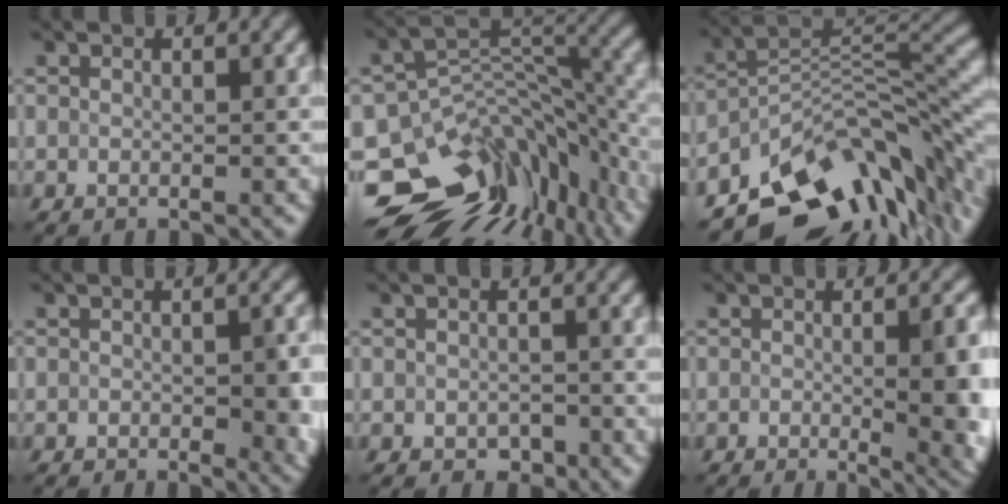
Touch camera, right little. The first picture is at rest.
{"total": 14.4, "force": [-8.6, 8.0, 8.4], "torque": [-0.165, -0.011, -0.106]}
{"total": 12.8, "force": [-8.6, 5.3, 7.9], "torque": [-0.129, 0.005, -0.139]}
{"total": 4.0, "force": [-1.1, 0.8, 3.7], "torque": [-0.052, -0.007, 0.000]}
{"total": 0.7, "force": [-0.7, 0.1, -0.2], "torque": [-0.007, -0.003, 0.002]}
{"total": 5.7, "force": [-0.7, 1.1, 5.6], "torque": [-0.063, -0.003, 0.006]}